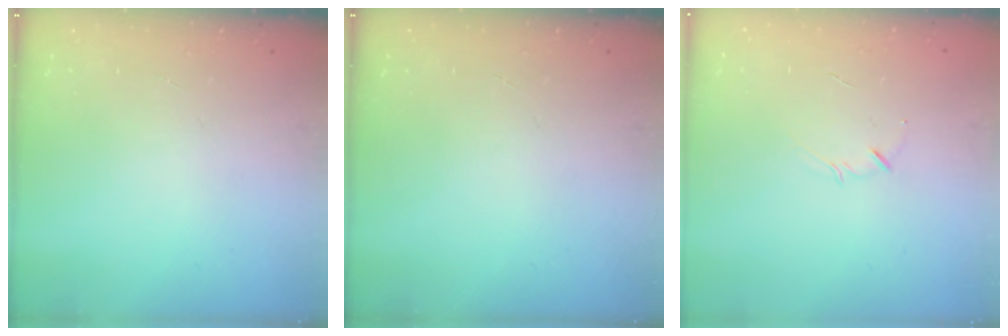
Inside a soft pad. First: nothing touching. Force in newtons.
{"total": 0.0}
{"total": 2.4, "press": 2.3, "slide": 0.5}